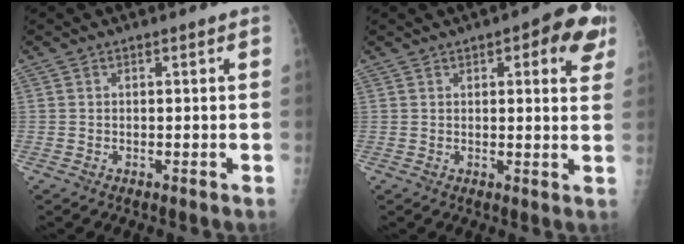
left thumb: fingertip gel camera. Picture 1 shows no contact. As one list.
[{"total": 9.1, "force": [4.3, 3.4, 7.2], "torque": [-0.053, -0.008, 0.042]}]